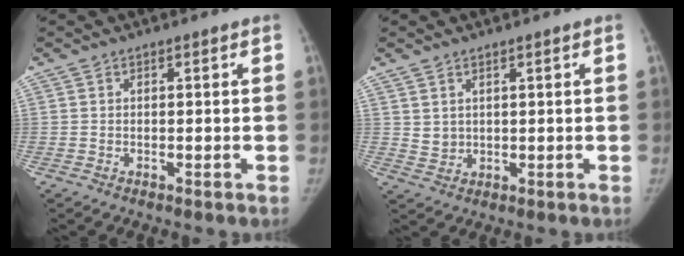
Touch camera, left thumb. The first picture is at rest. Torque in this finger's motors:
{"motor_torque": [-0.13, 0.18, -0.22, -0.47, 0.00]}